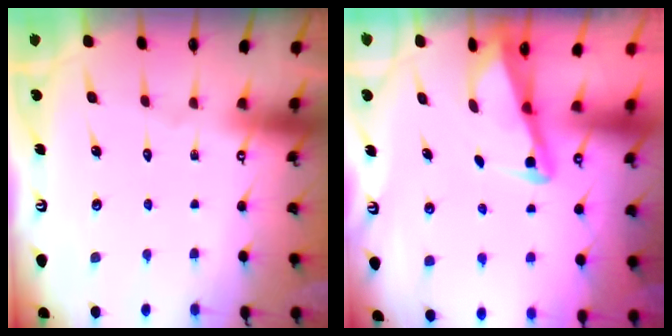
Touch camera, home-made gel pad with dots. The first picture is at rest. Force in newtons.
{"total": 2.9, "press": 2.9, "slide": 0.4}